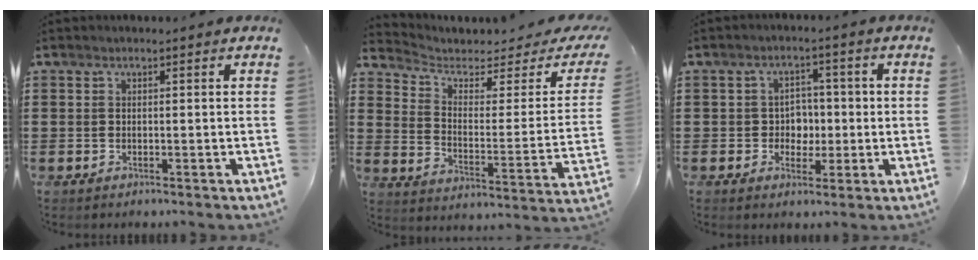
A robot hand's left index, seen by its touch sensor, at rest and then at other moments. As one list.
[{"total": 3.7, "force": [3.0, 1.5, 1.7], "torque": [-0.053, -0.023, 0.049]}, {"total": 3.8, "force": [-0.1, 3.3, 1.9], "torque": [-0.035, 0.000, -0.009]}]